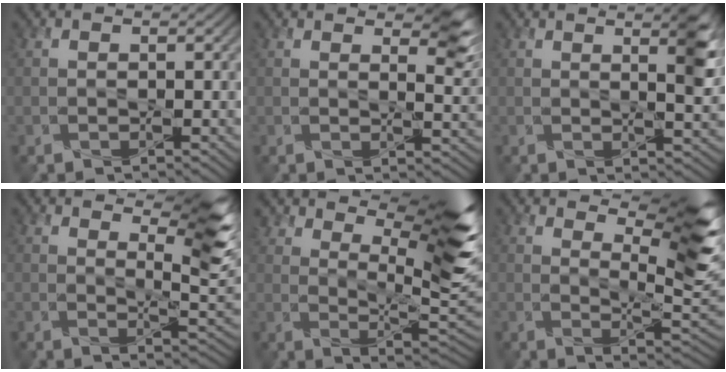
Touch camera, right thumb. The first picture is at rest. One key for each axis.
{"total": 4.8, "fx": 3.3, "fy": 1.5, "fz": 3.1, "tx": -0.050, "ty": -0.006, "tz": 0.053}
{"total": 4.6, "fx": 2.2, "fy": 1.0, "fz": 3.9, "tx": -0.063, "ty": 0.001, "tz": 0.036}
{"total": 9.1, "fx": 5.5, "fy": 1.9, "fz": 6.9, "tx": -0.112, "ty": 0.003, "tz": 0.096}
{"total": 12.1, "fx": 7.2, "fy": 3.7, "fz": 9.0, "tx": -0.157, "ty": 0.002, "tz": 0.124}
{"total": 11.4, "fx": 6.6, "fy": 2.8, "fz": 8.9, "tx": -0.146, "ty": -0.003, "tz": 0.103}